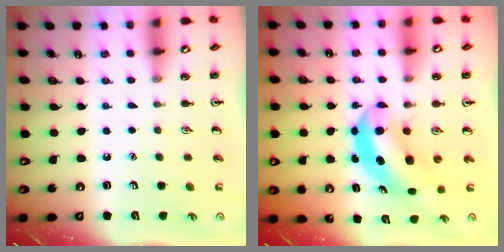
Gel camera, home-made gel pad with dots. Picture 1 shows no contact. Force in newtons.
{"total": 6.5, "press": 6.2, "slide": 1.9}